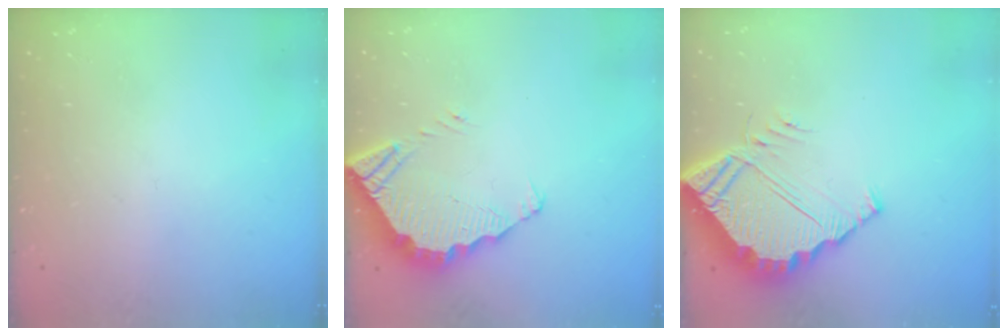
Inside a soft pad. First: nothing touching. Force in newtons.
{"total": 4.4, "press": 4.4, "slide": 0.2}
{"total": 6.5, "press": 6.4, "slide": 0.4}